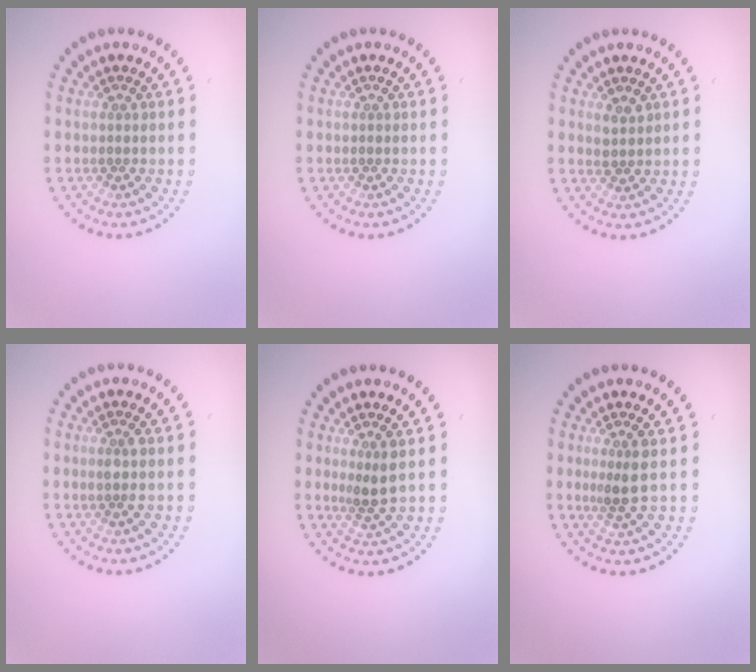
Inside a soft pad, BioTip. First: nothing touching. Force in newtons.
{"total": 0.0}
{"total": 1.3, "press": 1.2, "slide": 0.6}
{"total": 1.4, "press": 1.2, "slide": 0.8}
{"total": 2.1, "press": 1.6, "slide": 1.3}
{"total": 2.2, "press": 1.7, "slide": 1.4}